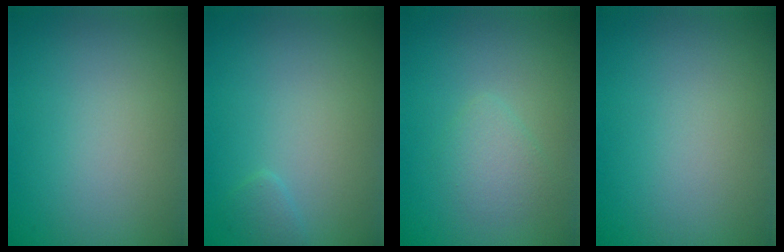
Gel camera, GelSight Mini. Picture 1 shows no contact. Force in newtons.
{"total": 0.8, "press": 0.8, "slide": 0.1}
{"total": 1.8, "press": 1.8, "slide": 0.1}
{"total": 0.0}